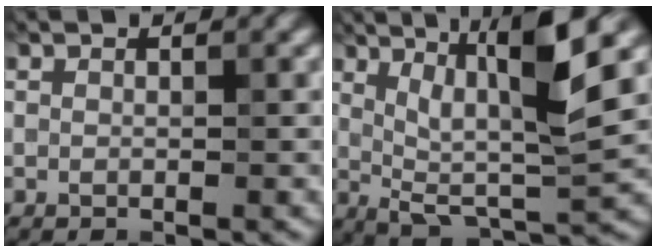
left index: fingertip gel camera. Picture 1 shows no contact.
{"total": 10.1, "force": [3.0, 2.3, 9.3], "torque": [-0.148, 0.007, 0.055]}